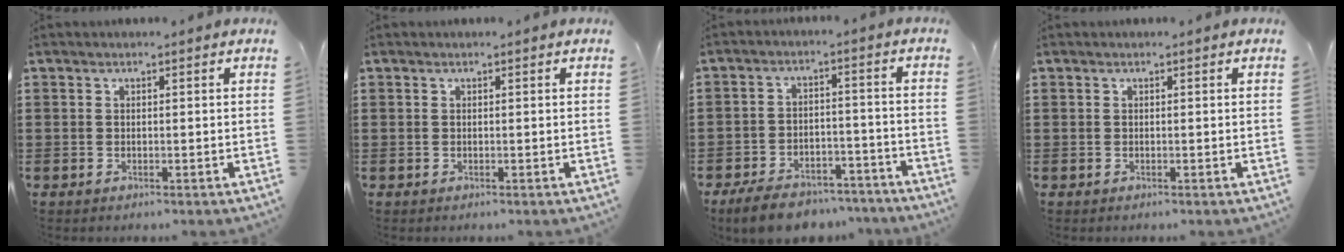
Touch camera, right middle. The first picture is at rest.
{"total": 0.0}
{"total": 6.8, "force": [-6.3, 1.6, 2.0], "torque": [-0.038, 0.016, -0.122]}
{"total": 0.0}